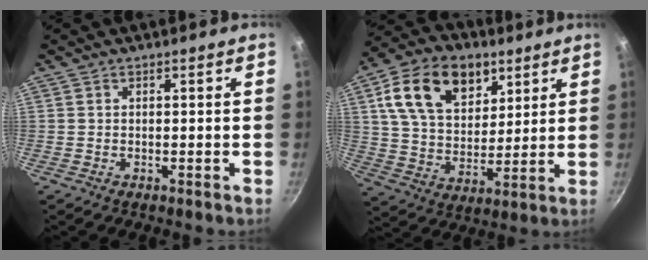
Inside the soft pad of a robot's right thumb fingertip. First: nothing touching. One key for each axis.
{"total": 18.9, "fx": 8.4, "fy": 12.4, "fz": 11.5, "tx": -0.174, "ty": -0.020, "tz": 0.142}